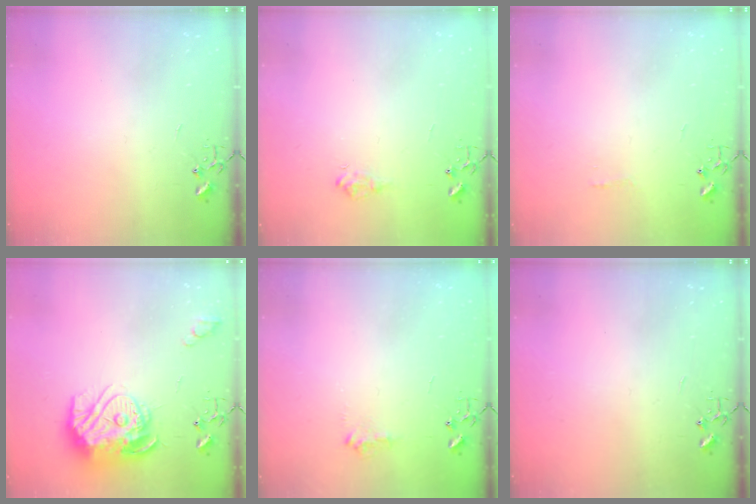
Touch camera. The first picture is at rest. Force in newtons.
{"total": 6.8, "press": 6.8, "slide": 0.8}
{"total": 3.7, "press": 3.7, "slide": 0.4}
{"total": 16.7, "press": 16.7, "slide": 1.6}
{"total": 8.4, "press": 8.4, "slide": 0.8}
{"total": 0.0}